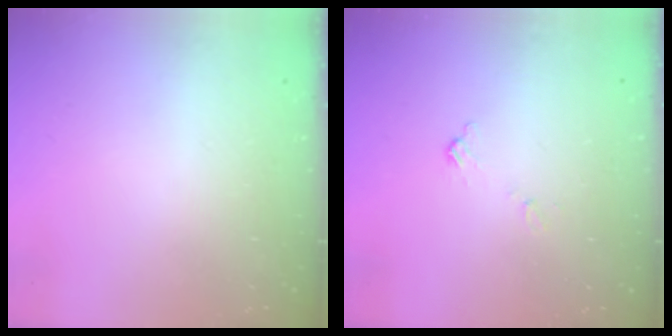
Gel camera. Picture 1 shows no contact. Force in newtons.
{"total": 5.2, "press": 5.1, "slide": 0.4}